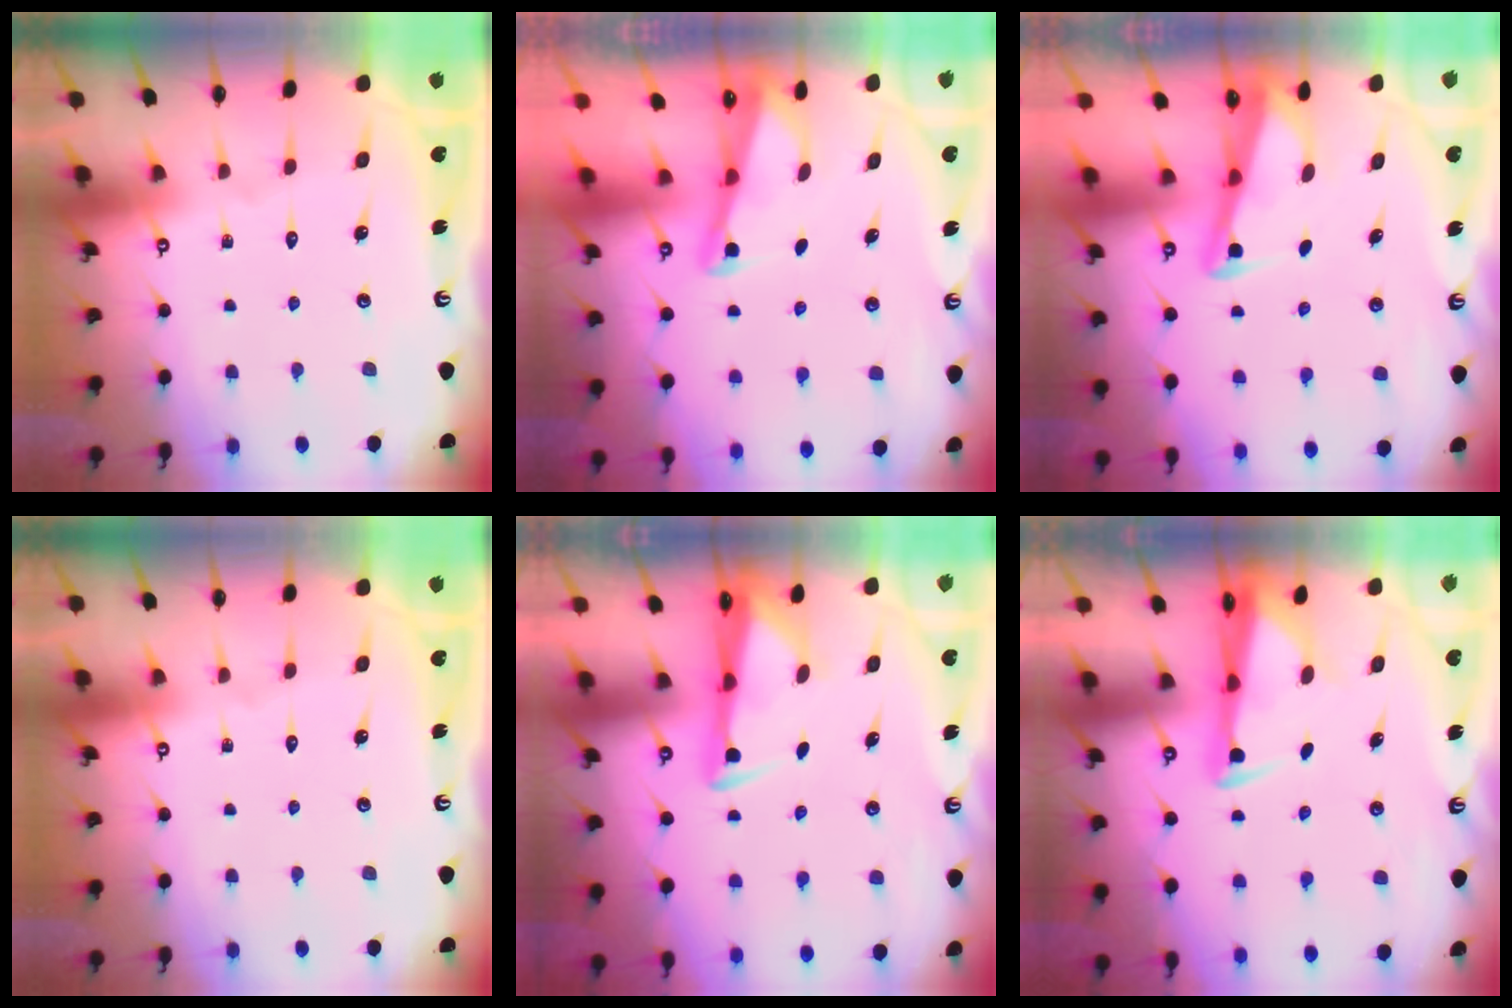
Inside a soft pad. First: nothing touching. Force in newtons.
{"total": 2.1, "press": 2.0, "slide": 0.3}
{"total": 2.8, "press": 2.8, "slide": 0.3}
{"total": 0.0}
{"total": 2.9, "press": 2.8, "slide": 0.9}
{"total": 2.8, "press": 2.6, "slide": 1.0}